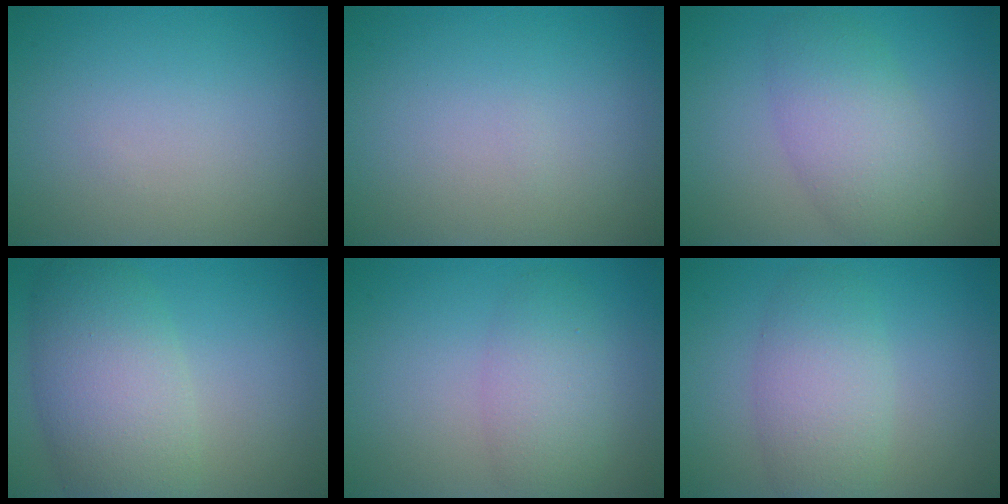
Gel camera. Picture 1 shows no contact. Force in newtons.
{"total": 0.0}
{"total": 4.9, "press": 4.9, "slide": 0.2}
{"total": 7.2, "press": 7.2, "slide": 0.4}
{"total": 3.4, "press": 3.4, "slide": 0.1}
{"total": 4.4, "press": 4.3, "slide": 0.2}